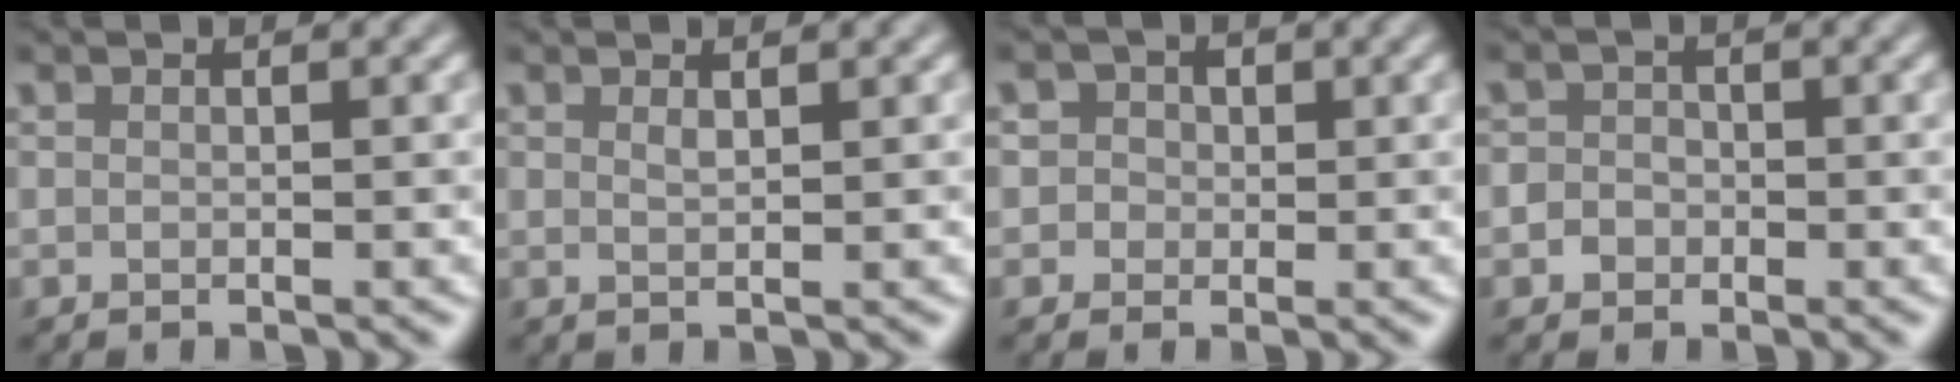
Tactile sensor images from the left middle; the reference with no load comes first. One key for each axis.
{"total": 0.7, "fx": 0.5, "fy": 0.2, "fz": 0.5, "tx": -0.006, "ty": -0.001, "tz": 0.007}
{"total": 2.8, "fx": 0.8, "fy": 2.6, "fz": 0.8, "tx": 0.008, "ty": 0.008, "tz": -0.007}
{"total": 1.8, "fx": -0.6, "fy": 1.6, "fz": 0.2, "tx": 0.021, "ty": 0.002, "tz": -0.021}